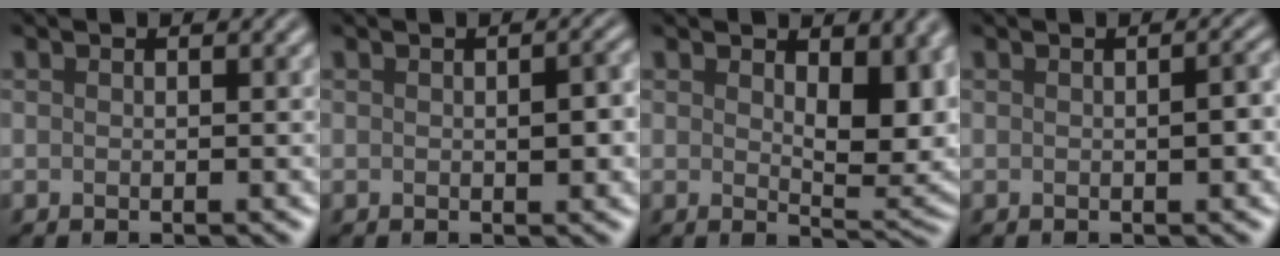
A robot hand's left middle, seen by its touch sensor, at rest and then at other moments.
{"total": 2.2, "force": [-0.1, 0.9, 2.0], "torque": [-0.026, 0.000, -0.001]}
{"total": 6.3, "force": [1.6, 3.0, 5.3], "torque": [-0.076, -0.009, 0.032]}
{"total": 1.8, "force": [-0.1, 0.5, 1.8], "torque": [-0.025, 0.002, 0.001]}